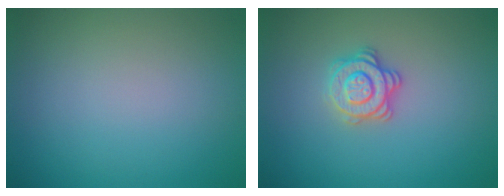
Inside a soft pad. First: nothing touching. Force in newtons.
{"total": 2.8, "press": 2.6, "slide": 1.0}